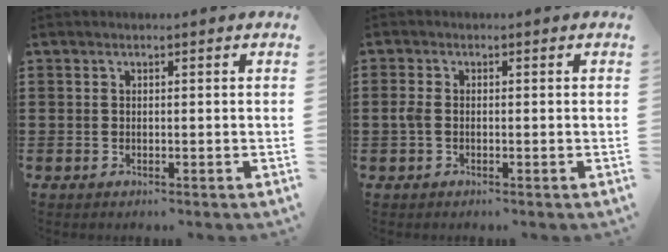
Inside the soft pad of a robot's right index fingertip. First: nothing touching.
{"total": 1.6, "force": [-0.4, 0.9, 1.3], "torque": [-0.041, -0.002, -0.012]}